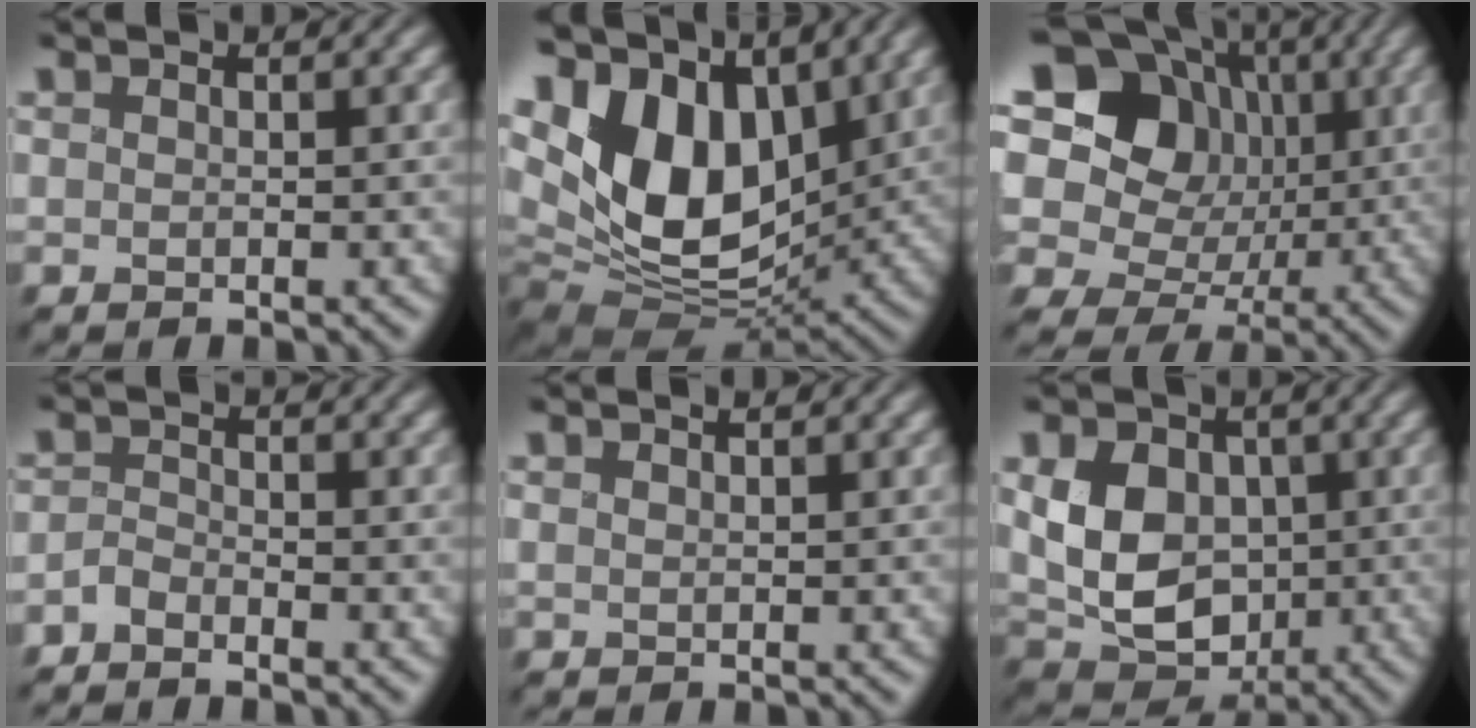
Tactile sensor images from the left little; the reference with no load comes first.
{"total": 13.4, "force": [3.0, 8.7, 9.7], "torque": [-0.195, 0.014, 0.038]}
{"total": 16.9, "force": [2.7, 14.7, 7.9], "torque": [-0.175, 0.048, 0.008]}
{"total": 1.7, "force": [-1.6, 0.3, 0.3], "torque": [-0.003, 0.005, -0.040]}
{"total": 0.9, "force": [0.5, 0.2, 0.7], "torque": [-0.010, 0.002, 0.001]}
{"total": 8.0, "force": [0.4, 6.1, 5.1], "torque": [-0.106, -0.005, -0.004]}